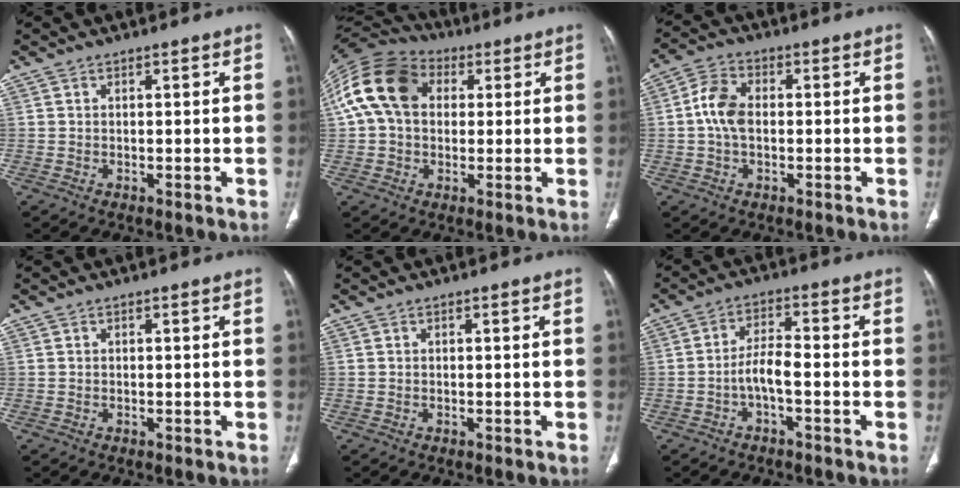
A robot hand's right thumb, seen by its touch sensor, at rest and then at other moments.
{"total": 16.4, "force": [3.4, 12.1, 10.6], "torque": [-0.205, 0.032, 0.053]}
{"total": 6.9, "force": [0.0, 4.6, 5.2], "torque": [-0.101, 0.017, -0.008]}
{"total": 0.0}
{"total": 0.0}
{"total": 4.6, "force": [-1.8, 1.4, 4.0], "torque": [-0.076, 0.024, -0.036]}